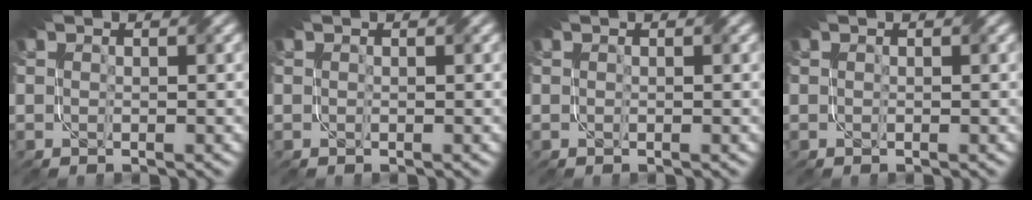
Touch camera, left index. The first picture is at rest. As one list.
[{"total": 0.0}, {"total": 0.0}, {"total": 0.0}]